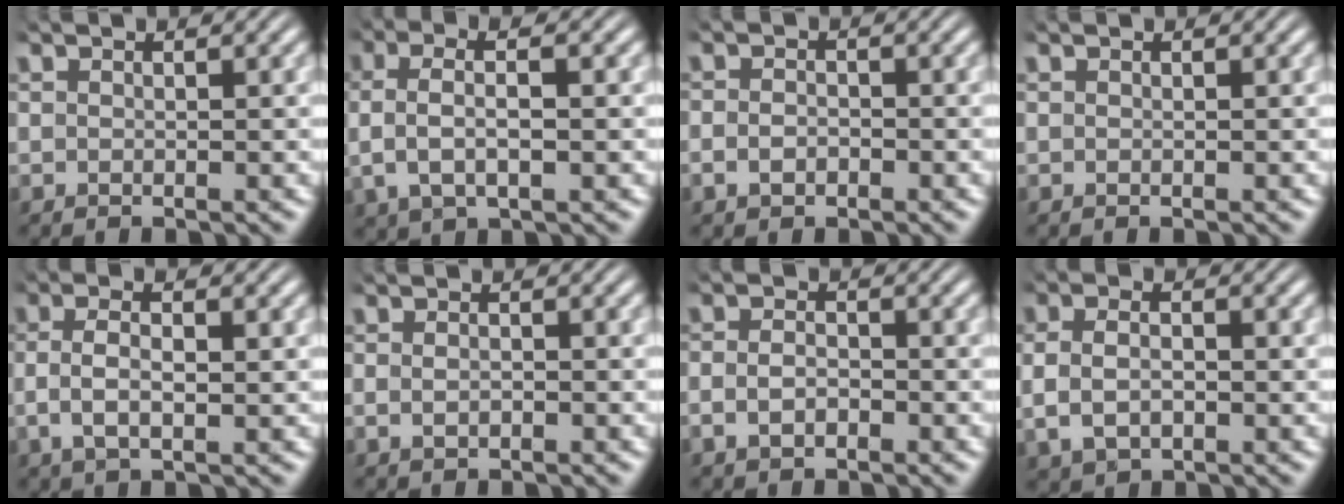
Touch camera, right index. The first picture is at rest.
{"total": 4.6, "force": [0.5, 2.6, 3.8], "torque": [-0.081, 0.007, 0.010]}
{"total": 1.6, "force": [-0.8, 1.3, 0.4], "torque": [-0.014, -0.003, -0.013]}
{"total": 0.0}
{"total": 3.5, "force": [0.0, 1.7, 3.1], "torque": [-0.069, 0.000, 0.001]}
{"total": 1.1, "force": [-0.5, 0.7, 0.8], "torque": [-0.026, -0.002, -0.005]}
{"total": 2.3, "force": [-1.1, 1.6, 1.2], "torque": [-0.030, -0.002, -0.020]}
{"total": 3.7, "force": [-0.2, 2.6, 2.6], "torque": [-0.062, -0.001, 0.005]}